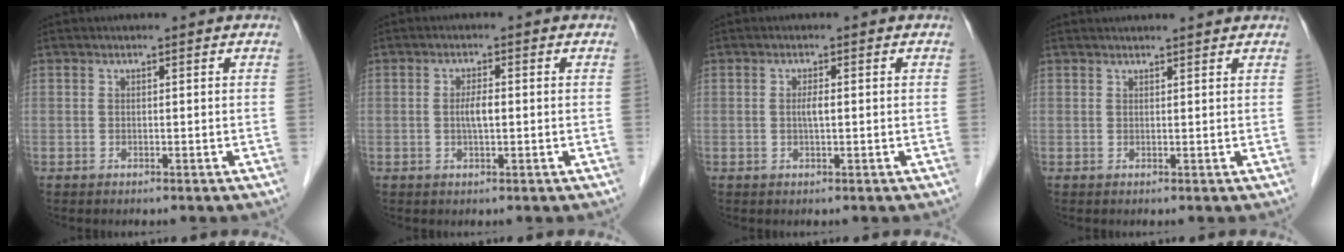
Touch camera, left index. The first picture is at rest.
{"total": 2.5, "force": [-0.1, 0.5, 2.4], "torque": [-0.048, 0.002, -0.003]}
{"total": 1.6, "force": [0.0, 0.2, 1.5], "torque": [-0.031, 0.001, -0.001]}
{"total": 5.6, "force": [5.3, 0.3, 1.6], "torque": [-0.019, 0.026, 0.059]}